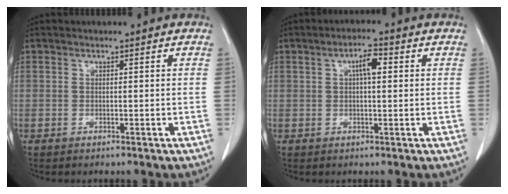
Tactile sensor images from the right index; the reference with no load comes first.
{"total": 3.6, "force": [0.9, 1.0, 3.4], "torque": [-0.060, 0.010, 0.013]}